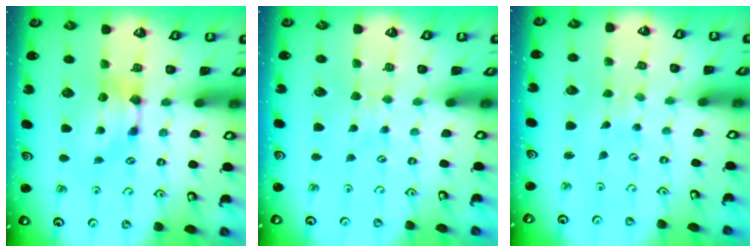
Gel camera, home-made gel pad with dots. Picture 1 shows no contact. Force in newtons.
{"total": 2.6, "press": 2.6, "slide": 0.4}
{"total": 5.6, "press": 5.6, "slide": 0.2}